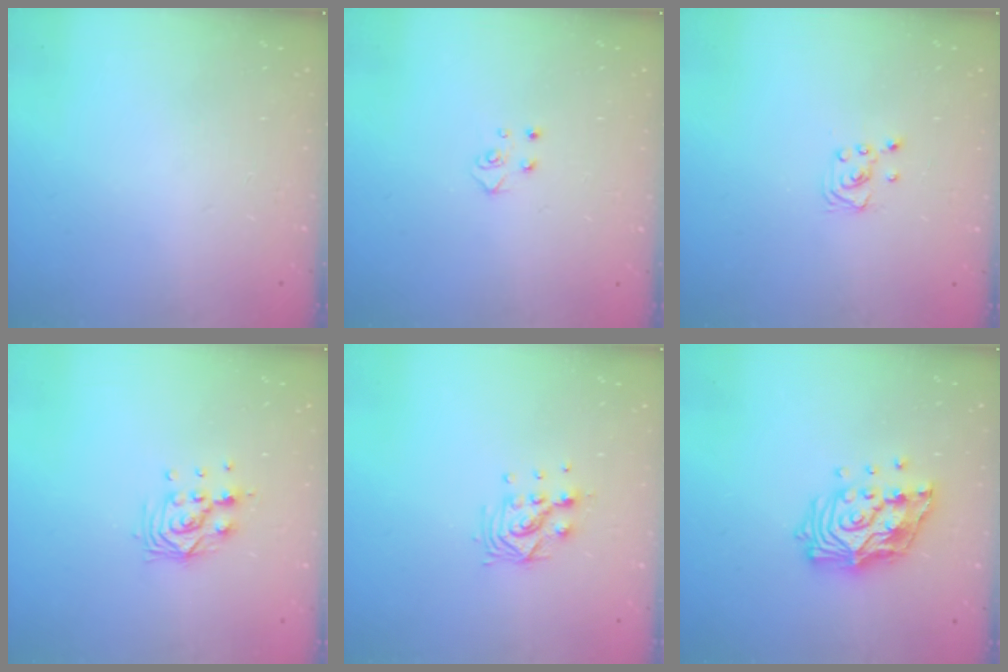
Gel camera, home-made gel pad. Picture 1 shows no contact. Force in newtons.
{"total": 3.9, "press": 3.9, "slide": 0.4}
{"total": 2.3, "press": 2.3, "slide": 0.2}
{"total": 9.5, "press": 9.5, "slide": 0.7}
{"total": 8.4, "press": 8.4, "slide": 0.3}
{"total": 15.4, "press": 15.3, "slide": 2.1}